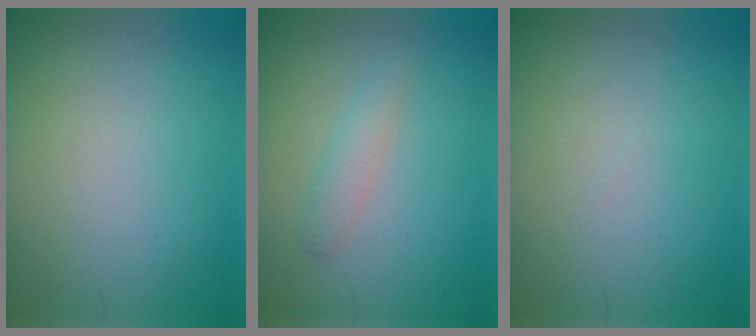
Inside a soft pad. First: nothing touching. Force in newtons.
{"total": 1.1, "press": 1.1, "slide": 0.1}
{"total": 0.0}